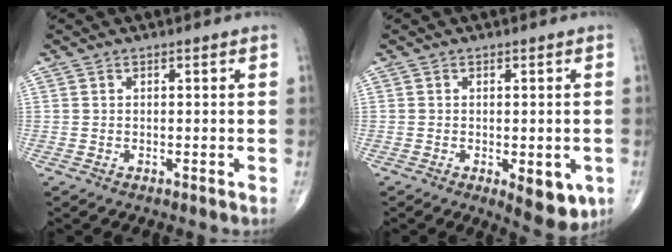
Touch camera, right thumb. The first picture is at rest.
{"total": 7.4, "force": [-2.5, 3.2, 6.2], "torque": [-0.060, -0.005, -0.023]}